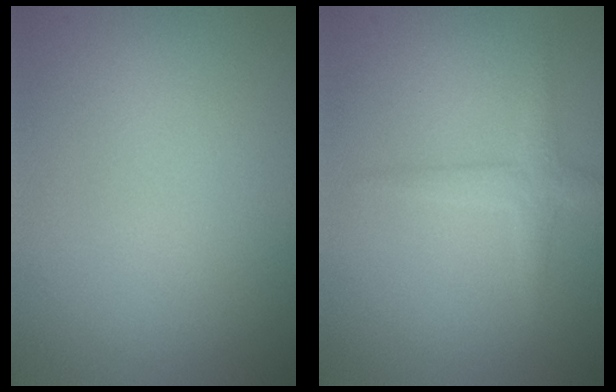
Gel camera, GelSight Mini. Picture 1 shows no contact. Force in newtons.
{"total": 1.7, "press": 1.7, "slide": 0.0}